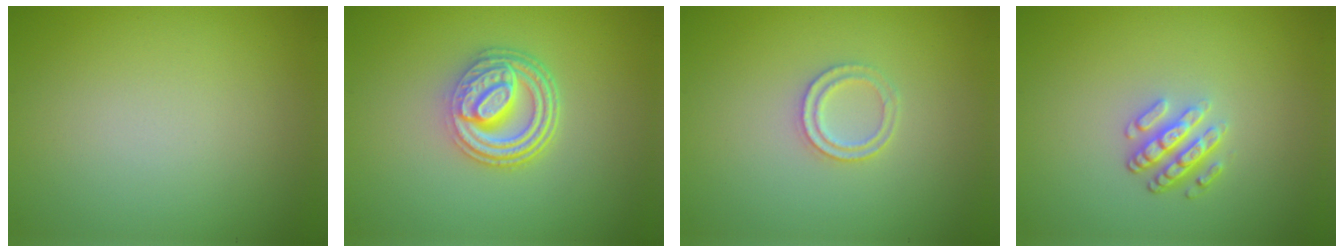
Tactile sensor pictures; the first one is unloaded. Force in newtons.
{"total": 4.9, "press": 3.7, "slide": 3.2}
{"total": 1.7, "press": 1.6, "slide": 0.4}
{"total": 2.8, "press": 2.3, "slide": 1.5}